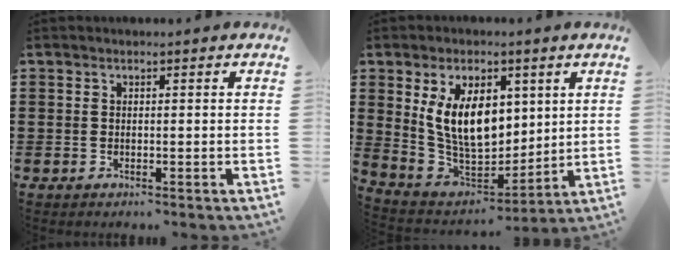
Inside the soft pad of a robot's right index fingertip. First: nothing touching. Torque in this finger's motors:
{"motor_torque": [1.81, 0.33, 1.05, 0.21]}